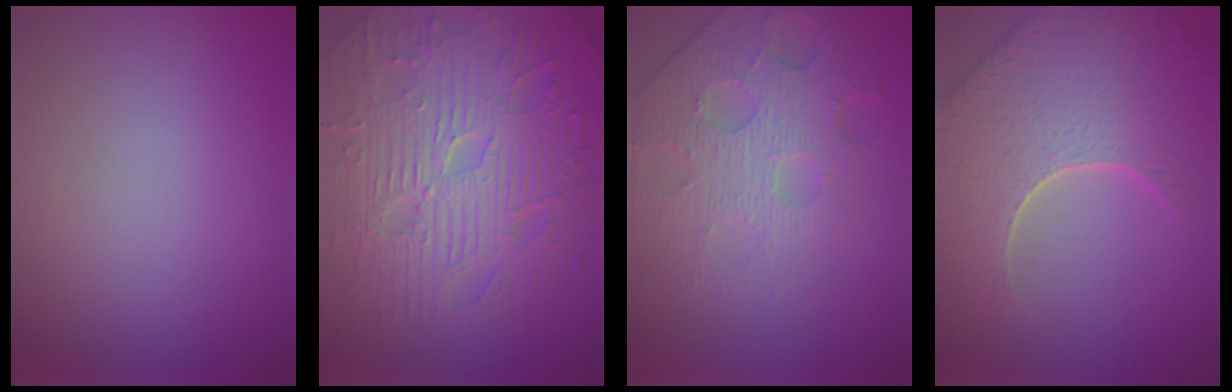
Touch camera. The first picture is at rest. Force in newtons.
{"total": 11.4, "press": 7.4, "slide": 8.7}
{"total": 4.9, "press": 4.5, "slide": 1.9}
{"total": 8.8, "press": 6.2, "slide": 6.2}